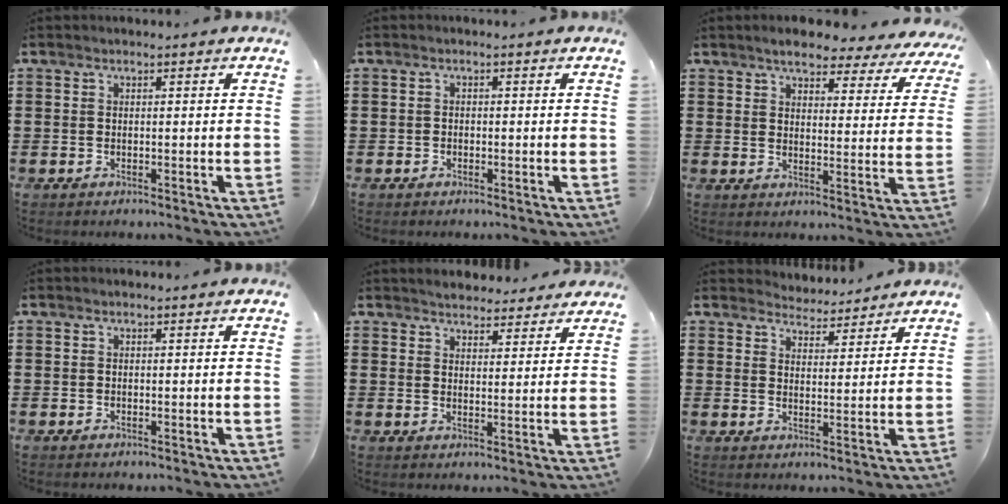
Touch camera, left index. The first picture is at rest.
{"total": 0.8, "force": [-0.4, 0.6, 0.2], "torque": [-0.006, 0.001, -0.010]}
{"total": 5.5, "force": [5.1, 1.0, 1.9], "torque": [-0.049, -0.024, 0.088]}
{"total": 0.0}
{"total": 3.3, "force": [3.3, 0.6, -0.1], "torque": [-0.010, -0.011, 0.060]}
{"total": 3.9, "force": [3.9, 0.6, -0.1], "torque": [-0.014, -0.016, 0.071]}